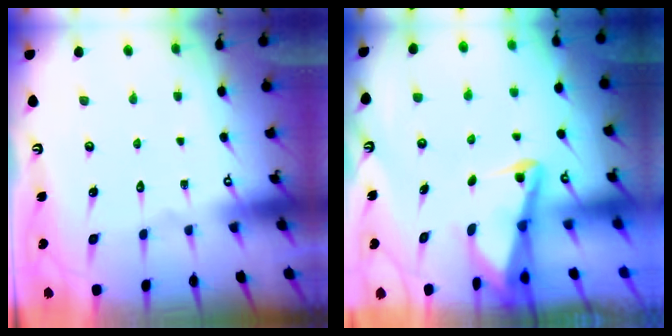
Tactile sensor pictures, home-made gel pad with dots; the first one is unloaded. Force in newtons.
{"total": 2.8, "press": 2.7, "slide": 0.7}